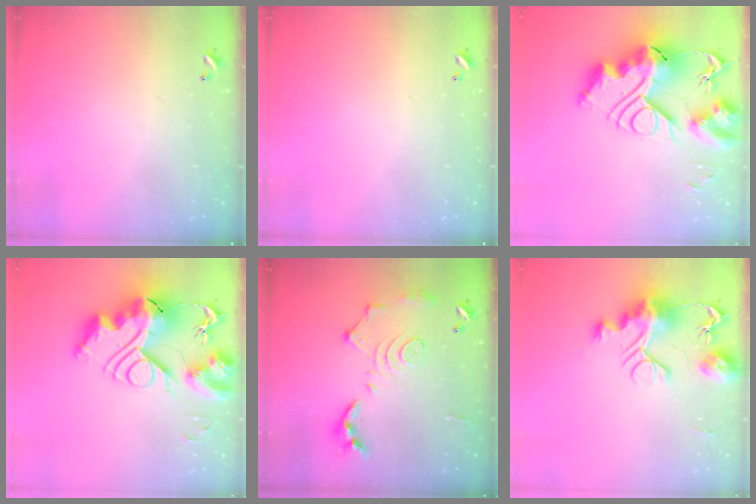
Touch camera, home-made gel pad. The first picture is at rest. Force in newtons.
{"total": 0.0}
{"total": 0.7, "press": 0.7, "slide": 0.0}
{"total": 0.7, "press": 0.7, "slide": 0.0}
{"total": 14.2, "press": 14.1, "slide": 1.2}
{"total": 13.2, "press": 13.2, "slide": 1.1}